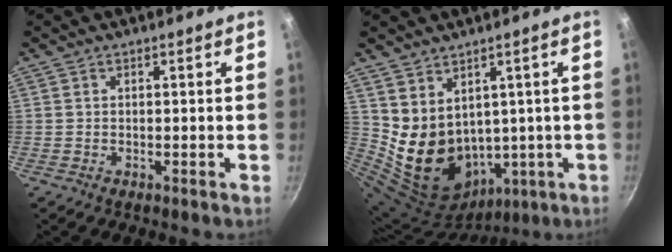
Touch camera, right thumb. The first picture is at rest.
{"total": 13.2, "force": [3.2, 10.4, 7.6], "torque": [-0.112, -0.015, 0.098]}